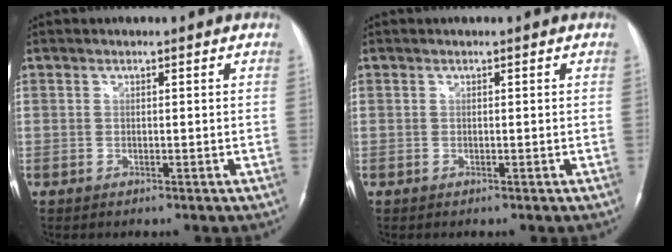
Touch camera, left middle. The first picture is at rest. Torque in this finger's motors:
{"motor_torque": [0.05, -0.03, -0.04, 0.00]}